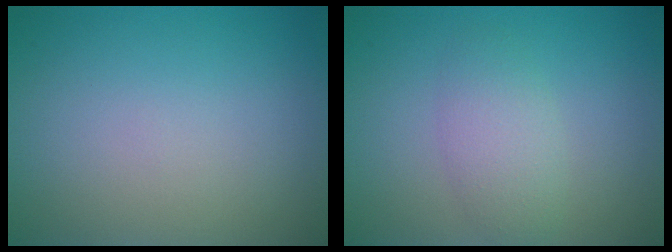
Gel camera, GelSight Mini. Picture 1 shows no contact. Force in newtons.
{"total": 2.7, "press": 2.7, "slide": 0.1}